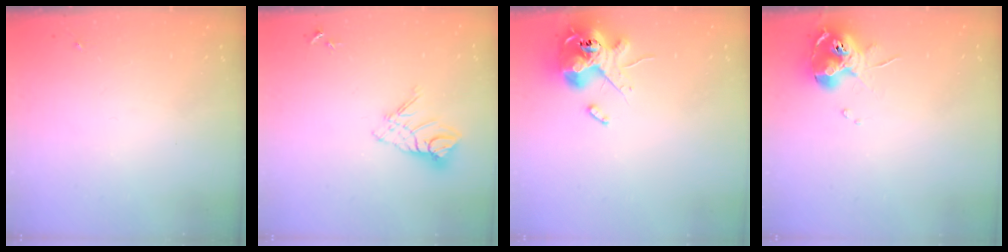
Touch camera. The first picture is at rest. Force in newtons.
{"total": 10.9, "press": 10.8, "slide": 0.9}
{"total": 13.8, "press": 13.6, "slide": 2.2}
{"total": 11.0, "press": 10.9, "slide": 1.3}